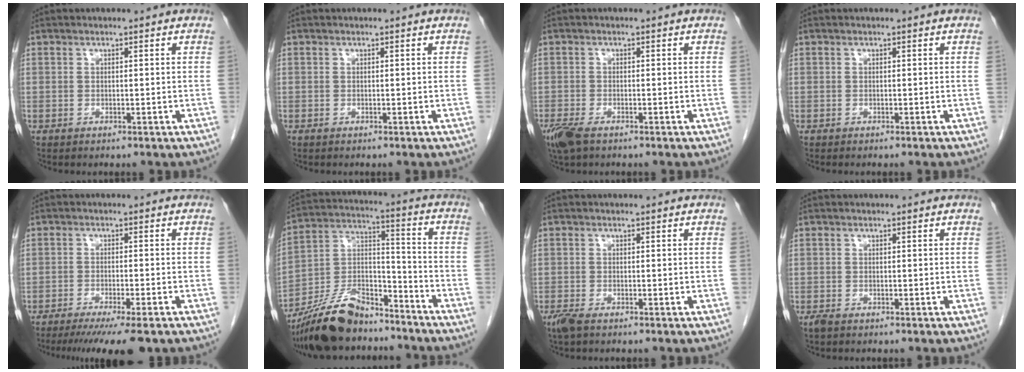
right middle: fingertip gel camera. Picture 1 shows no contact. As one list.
[{"total": 0.0}, {"total": 4.2, "force": [-2.8, 1.6, 2.7], "torque": [-0.061, -0.011, -0.049]}, {"total": 0.0}, {"total": 9.9, "force": [-7.8, 0.4, 6.1], "torque": [-0.081, -0.021, -0.117]}, {"total": 15.8, "force": [-13.4, 4.8, 6.8], "torque": [-0.127, 0.018, -0.239]}, {"total": 2.0, "force": [-1.4, 0.5, 1.3], "torque": [-0.034, -0.007, -0.028]}, {"total": 0.9, "force": [-0.7, 0.3, 0.5], "torque": [-0.016, -0.003, -0.013]}]